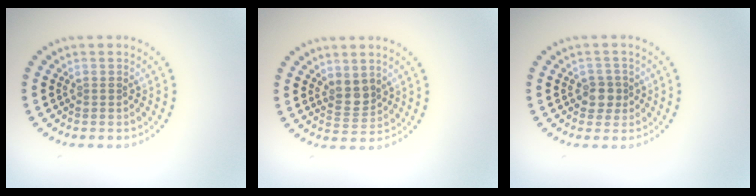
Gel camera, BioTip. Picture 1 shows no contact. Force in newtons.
{"total": 2.2, "press": 1.9, "slide": 1.1}
{"total": 1.9, "press": 1.6, "slide": 0.9}